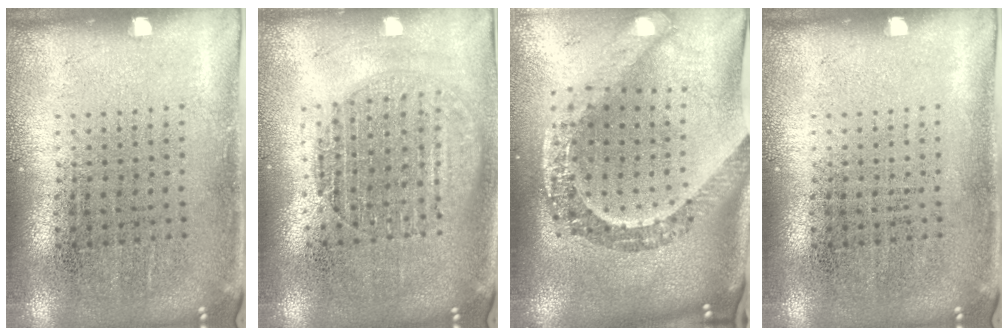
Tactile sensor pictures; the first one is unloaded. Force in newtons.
{"total": 1.6, "press": 1.4, "slide": 0.7}
{"total": 3.2, "press": 2.4, "slide": 2.2}
{"total": 0.0}